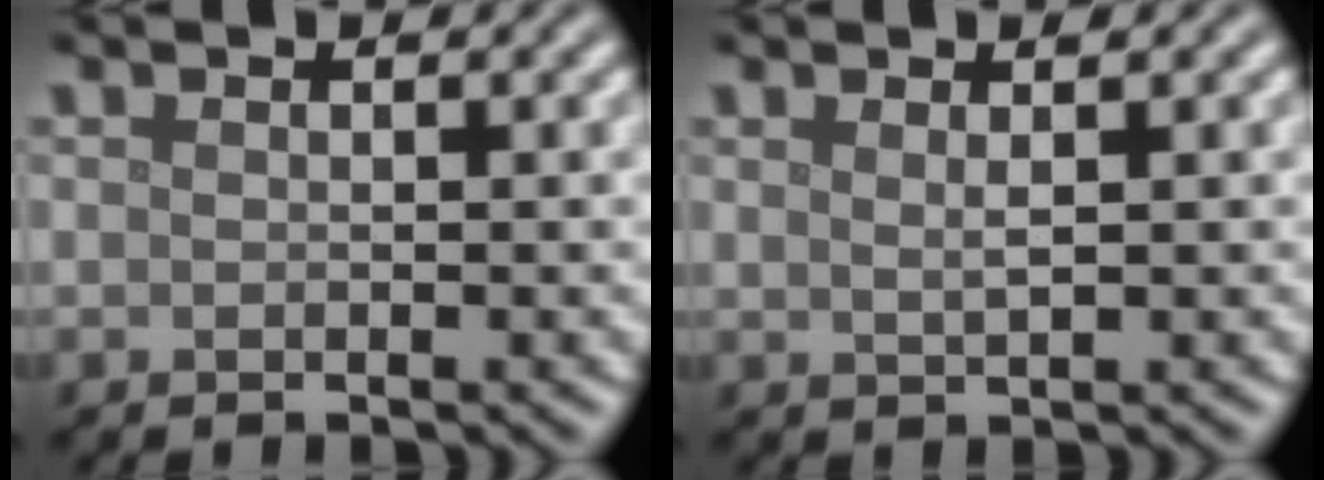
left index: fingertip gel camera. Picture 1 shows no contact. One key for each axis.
{"total": 1.1, "fx": 0.6, "fy": 0.3, "fz": 0.8, "tx": -0.011, "ty": 0.000, "tz": 0.009}